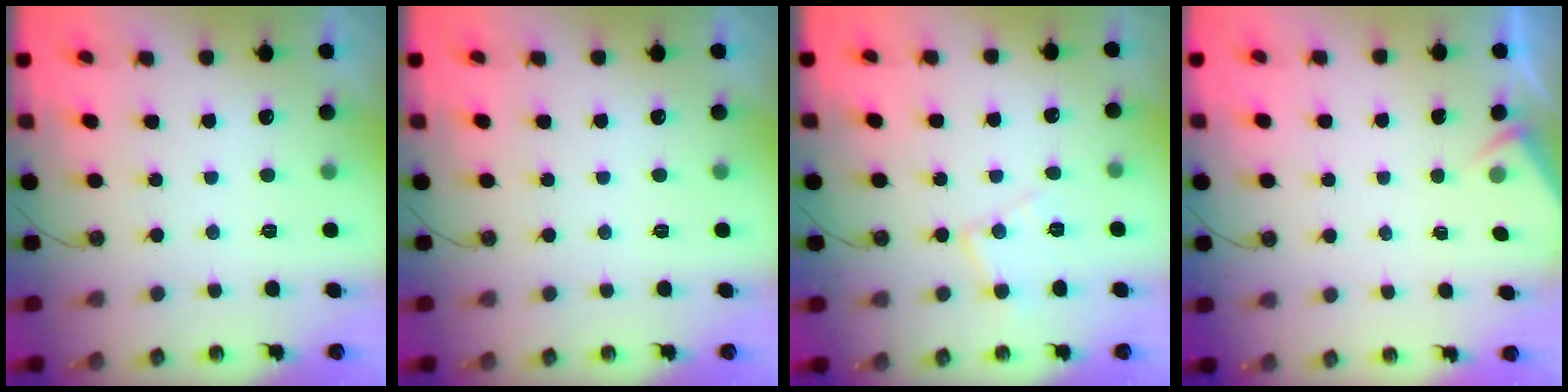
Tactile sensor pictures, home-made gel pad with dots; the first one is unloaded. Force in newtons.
{"total": 0.0}
{"total": 8.5, "press": 8.5, "slide": 0.6}
{"total": 2.6, "press": 2.6, "slide": 0.4}